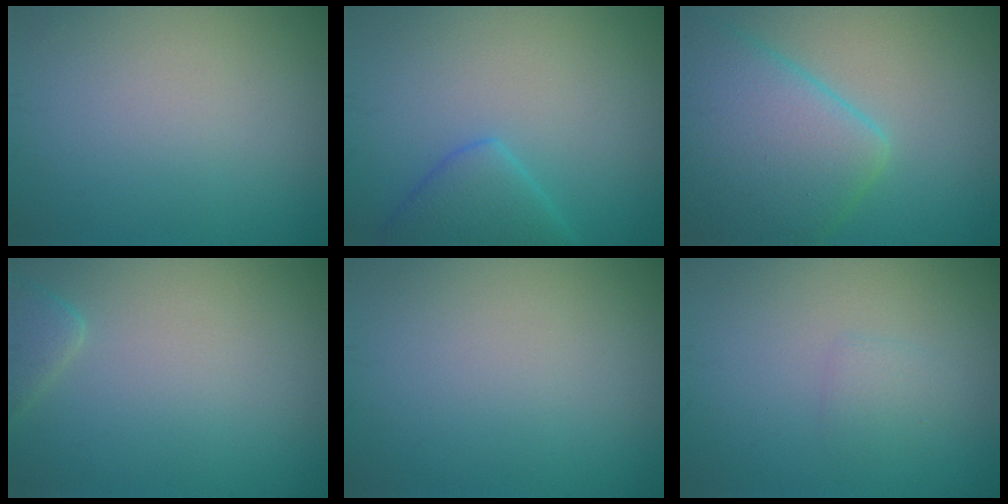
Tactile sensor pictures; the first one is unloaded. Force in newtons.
{"total": 3.4, "press": 3.4, "slide": 0.3}
{"total": 9.3, "press": 9.3, "slide": 0.4}
{"total": 1.8, "press": 1.8, "slide": 0.2}
{"total": 0.0}
{"total": 1.1, "press": 1.1, "slide": 0.1}